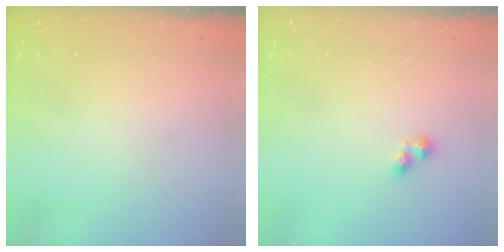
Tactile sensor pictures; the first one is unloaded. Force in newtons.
{"total": 2.9, "press": 2.8, "slide": 0.4}